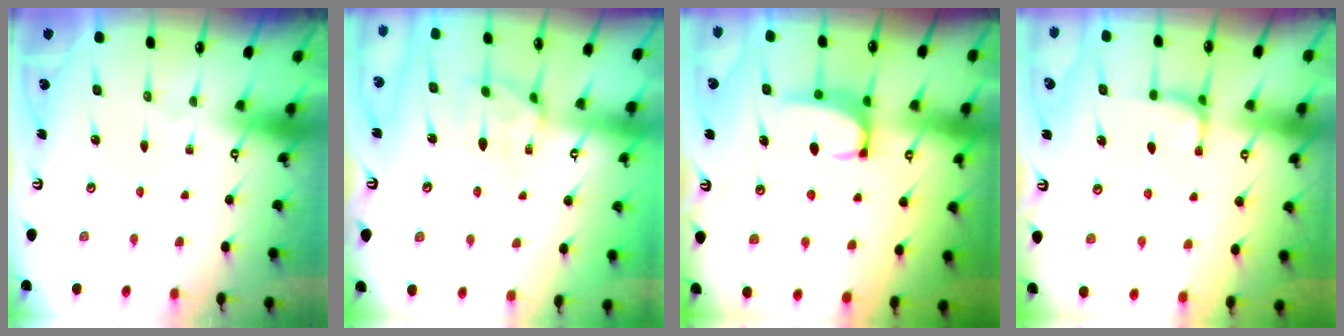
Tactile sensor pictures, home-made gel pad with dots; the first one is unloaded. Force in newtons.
{"total": 2.2, "press": 1.9, "slide": 1.1}
{"total": 2.4, "press": 2.3, "slide": 0.7}
{"total": 0.7, "press": 0.4, "slide": 0.6}